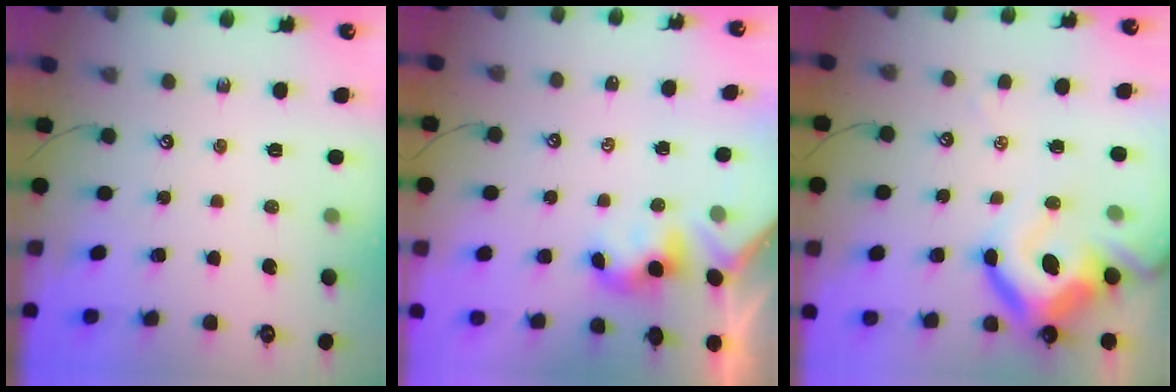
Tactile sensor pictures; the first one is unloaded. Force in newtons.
{"total": 2.3, "press": 2.3, "slide": 0.2}
{"total": 16.2, "press": 16.0, "slide": 2.7}